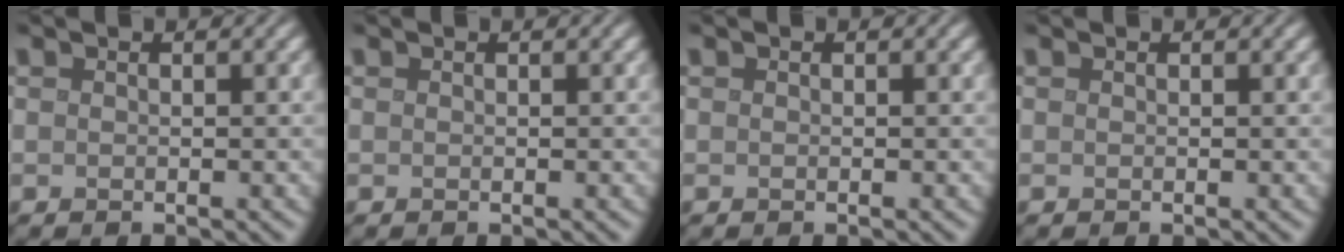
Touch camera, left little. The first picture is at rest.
{"total": 0.0}
{"total": 0.0}
{"total": 0.0}